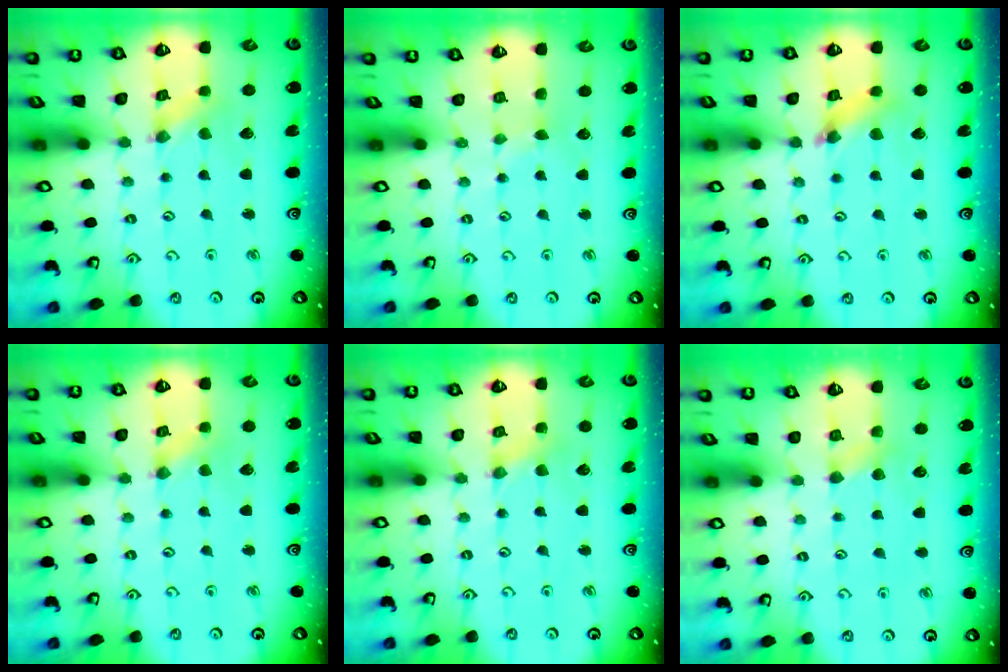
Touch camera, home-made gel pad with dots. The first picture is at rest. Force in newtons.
{"total": 1.1, "press": 1.1, "slide": 0.2}
{"total": 5.4, "press": 5.4, "slide": 0.4}
{"total": 0.9, "press": 0.9, "slide": 0.3}
{"total": 2.3, "press": 2.3, "slide": 0.4}
{"total": 3.7, "press": 3.7, "slide": 0.7}